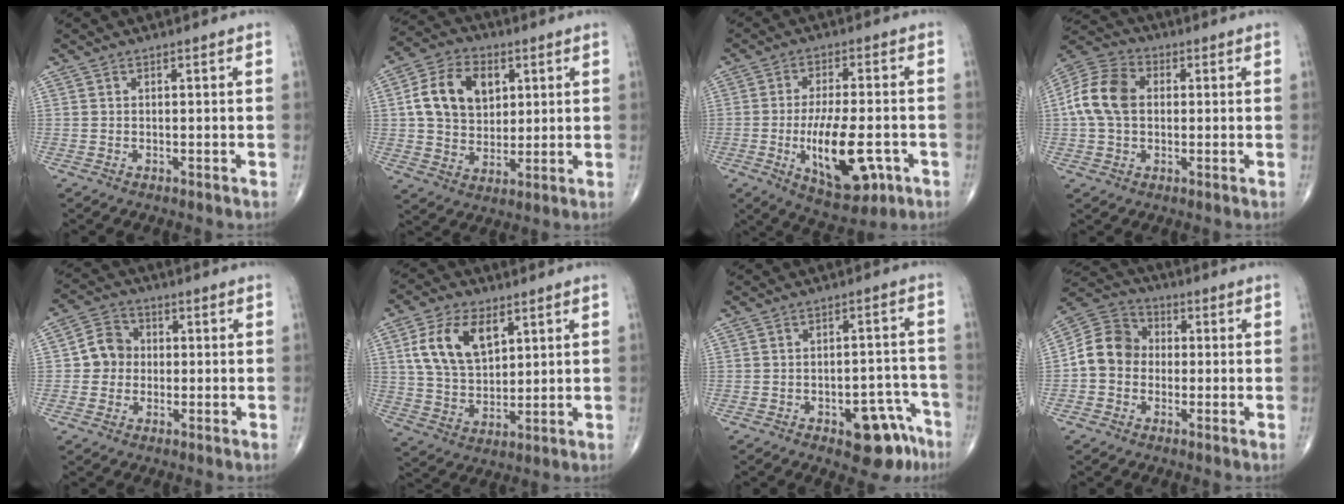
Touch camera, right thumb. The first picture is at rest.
{"total": 13.3, "force": [3.4, 9.7, 8.4], "torque": [-0.117, -0.002, 0.059]}
{"total": 14.4, "force": [-4.0, 6.0, 12.5], "torque": [-0.195, 0.005, -0.051]}
{"total": 11.1, "force": [0.8, 8.0, 7.7], "torque": [-0.149, 0.026, 0.006]}
{"total": 6.2, "force": [-0.1, 5.7, 2.5], "torque": [-0.018, 0.015, -0.013]}
{"total": 12.4, "force": [4.8, 7.5, 8.7], "torque": [-0.147, -0.014, 0.097]}
{"total": 10.0, "force": [-5.6, 4.8, 6.7], "torque": [-0.052, 0.047, -0.065]}
{"total": 9.4, "force": [-0.9, 8.1, 4.6], "torque": [-0.067, 0.034, -0.031]}